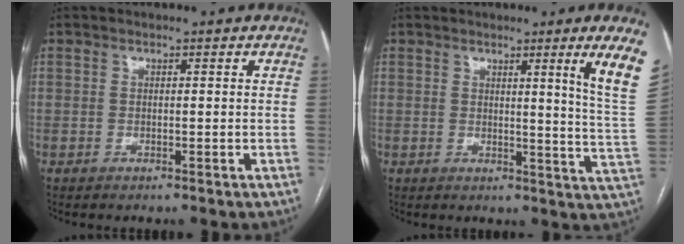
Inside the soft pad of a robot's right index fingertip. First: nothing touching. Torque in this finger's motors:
{"motor_torque": [0.15, 0.24, 0.07, 0.02]}